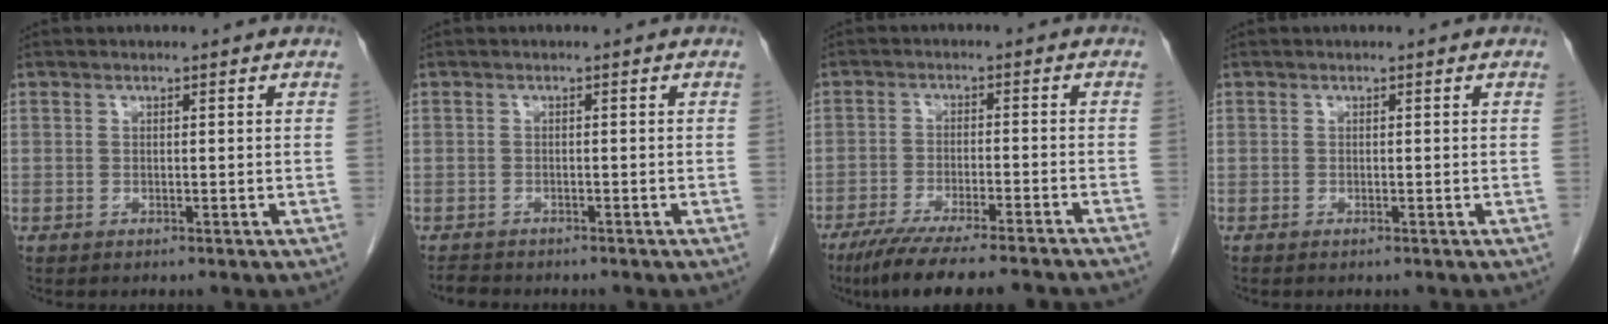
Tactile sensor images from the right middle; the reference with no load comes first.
{"total": 2.0, "force": [-1.9, 0.6, 0.3], "torque": [-0.008, -0.006, -0.029]}
{"total": 14.9, "force": [-12.7, 0.5, 7.8], "torque": [-0.114, -0.036, -0.192]}
{"total": 0.0}